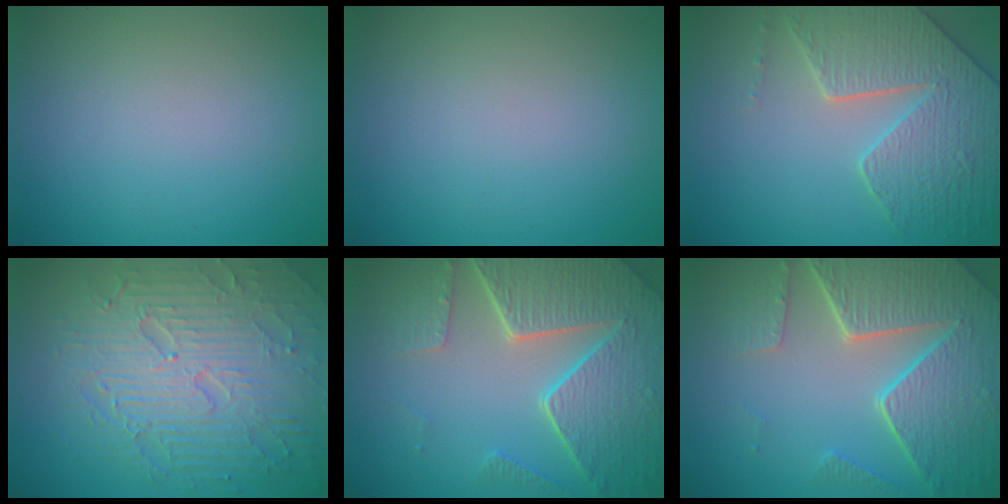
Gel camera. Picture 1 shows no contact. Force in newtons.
{"total": 0.0}
{"total": 6.0, "press": 5.3, "slide": 2.9}
{"total": 9.0, "press": 6.4, "slide": 6.3}
{"total": 8.4, "press": 6.0, "slide": 5.8}
{"total": 8.4, "press": 6.0, "slide": 5.8}